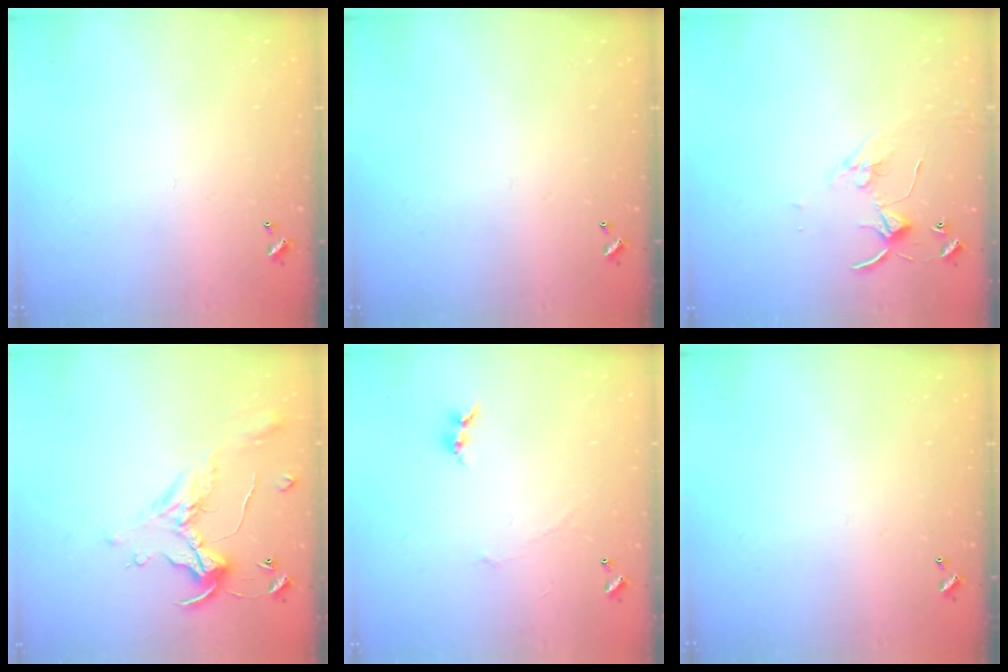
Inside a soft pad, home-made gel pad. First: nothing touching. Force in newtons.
{"total": 0.0}
{"total": 5.5, "press": 5.5, "slide": 0.3}
{"total": 1.1, "press": 0.8, "slide": 0.9}
{"total": 0.7, "press": 0.4, "slide": 0.6}
{"total": 0.0}